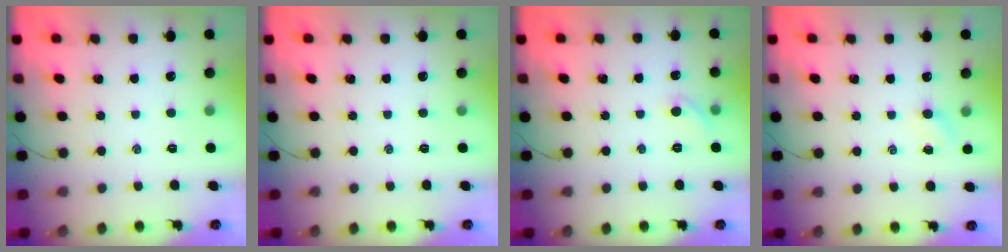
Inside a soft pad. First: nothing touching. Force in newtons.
{"total": 0.0}
{"total": 4.7, "press": 4.3, "slide": 1.7}
{"total": 2.8, "press": 2.7, "slide": 0.8}